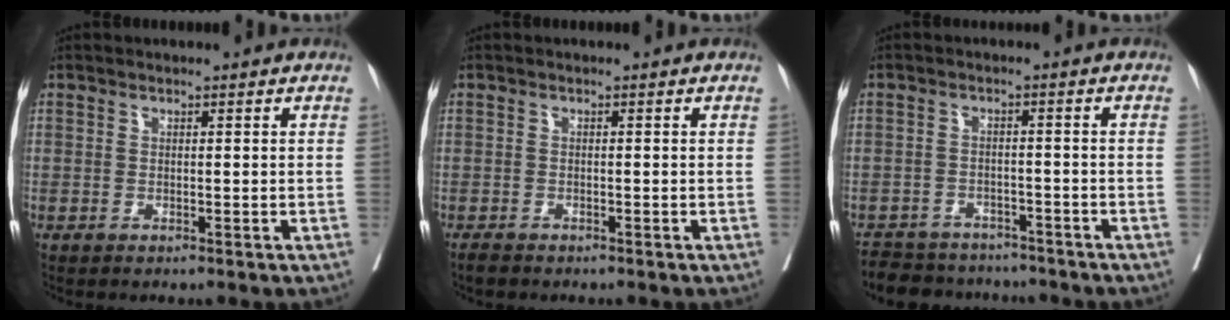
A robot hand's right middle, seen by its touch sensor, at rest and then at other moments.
{"total": 1.2, "force": [-1.1, 0.4, 0.4], "torque": [-0.010, -0.002, -0.018]}
{"total": 9.9, "force": [-9.0, 3.7, 1.8], "torque": [-0.031, 0.009, -0.121]}